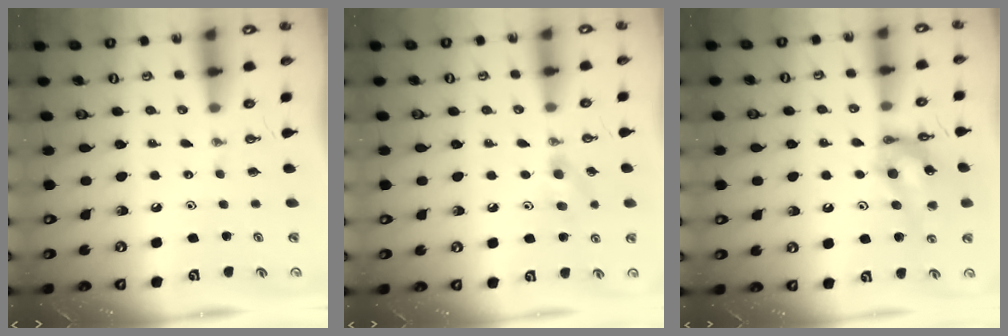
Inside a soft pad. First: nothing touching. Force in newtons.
{"total": 6.8, "press": 6.7, "slide": 1.2}
{"total": 14.8, "press": 14.7, "slide": 1.7}